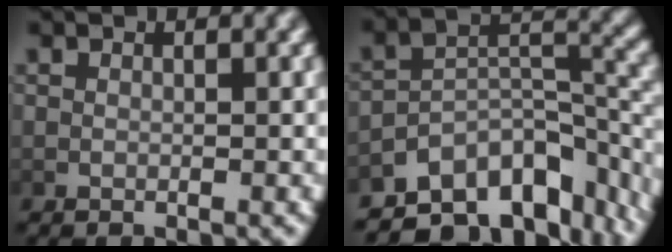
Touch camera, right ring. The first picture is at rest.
{"total": 11.6, "force": [-6.5, 6.6, 7.1], "torque": [-0.098, -0.020, -0.093]}